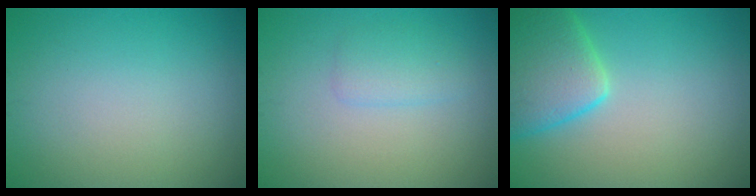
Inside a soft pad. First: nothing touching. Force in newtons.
{"total": 1.7, "press": 1.7, "slide": 0.2}
{"total": 5.9, "press": 5.9, "slide": 0.5}